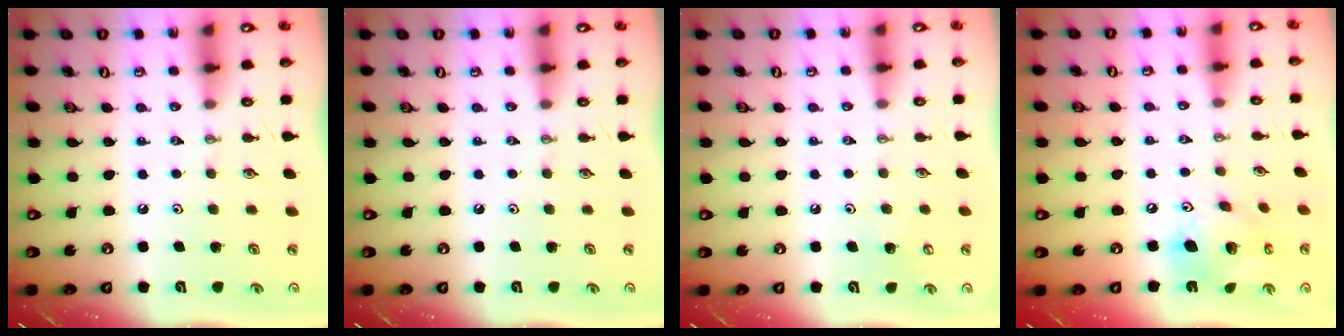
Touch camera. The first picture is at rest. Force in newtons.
{"total": 0.0}
{"total": 4.0, "press": 4.0, "slide": 0.2}
{"total": 15.9, "press": 15.5, "slide": 3.4}